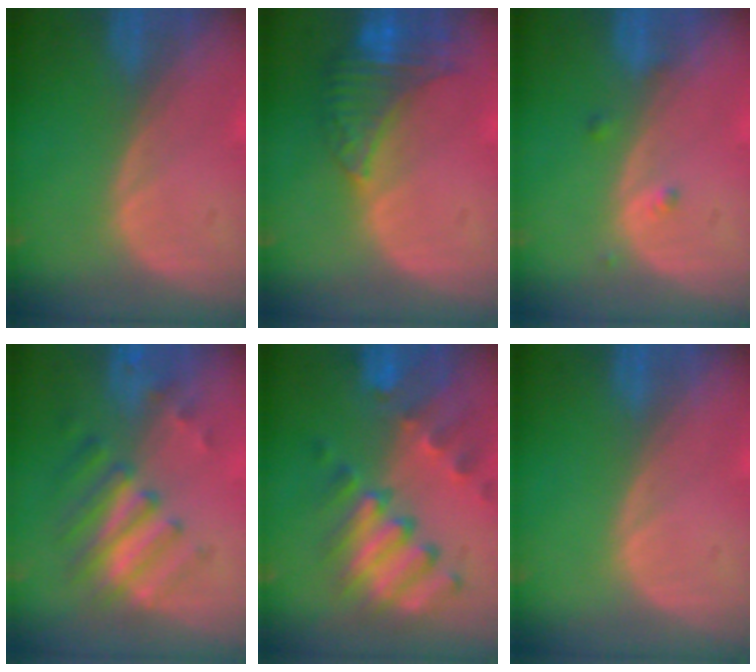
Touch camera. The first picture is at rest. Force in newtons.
{"total": 8.1, "press": 7.1, "slide": 3.8}
{"total": 1.3, "press": 1.3, "slide": 0.0}
{"total": 7.8, "press": 6.9, "slide": 3.6}
{"total": 10.1, "press": 8.8, "slide": 4.8}
{"total": 0.0}